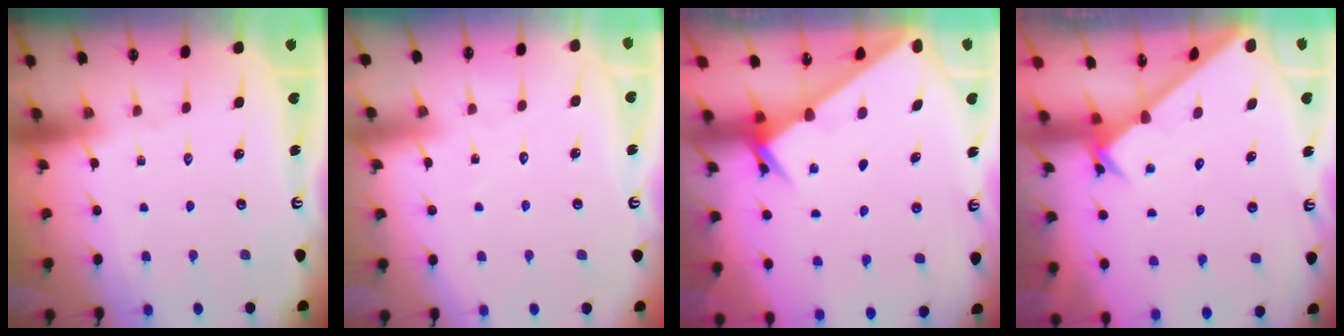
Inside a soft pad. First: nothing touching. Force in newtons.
{"total": 4.8, "press": 4.8, "slide": 0.4}
{"total": 2.6, "press": 2.6, "slide": 0.3}
{"total": 2.5, "press": 2.5, "slide": 0.2}